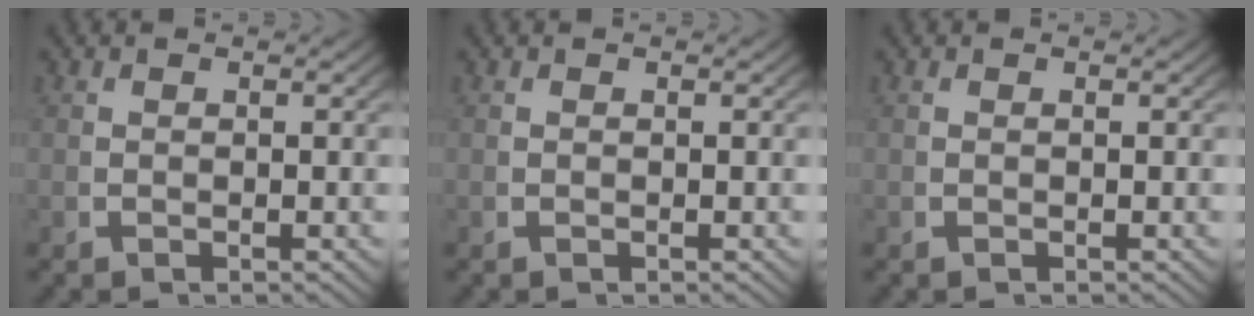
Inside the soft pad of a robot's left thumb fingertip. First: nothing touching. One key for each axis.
{"total": 0.0}
{"total": 0.0}